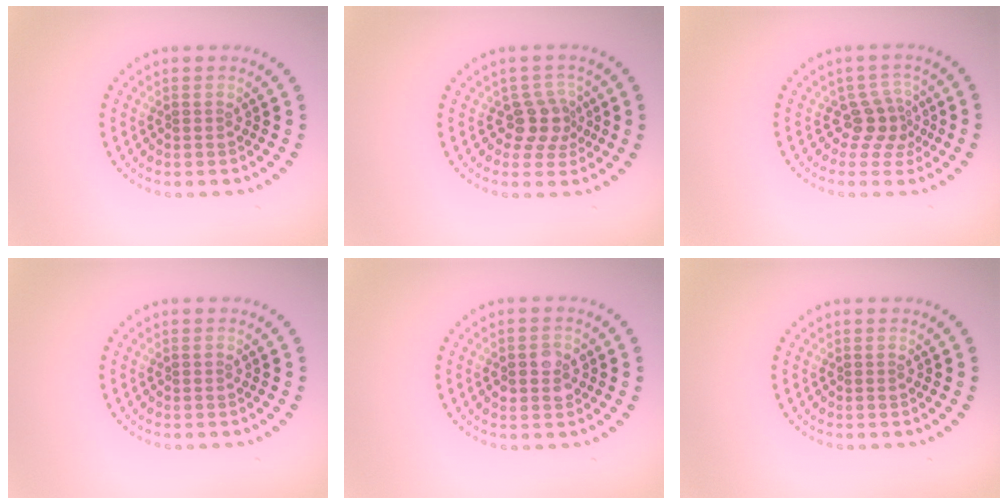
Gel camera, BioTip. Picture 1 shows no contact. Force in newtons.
{"total": 2.7, "press": 2.1, "slide": 1.7}
{"total": 2.7, "press": 1.9, "slide": 1.9}
{"total": 0.0}
{"total": 2.2, "press": 2.2, "slide": 0.2}
{"total": 0.0}